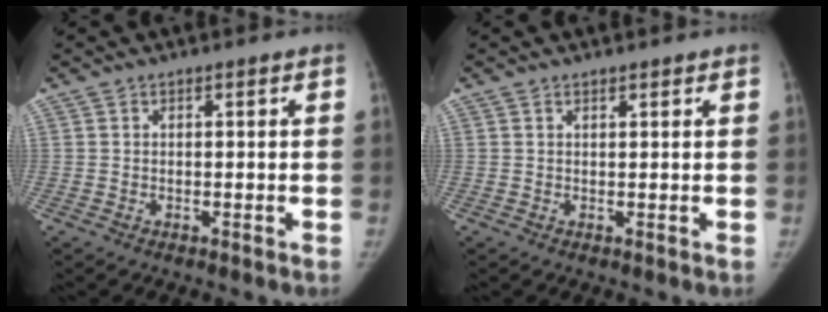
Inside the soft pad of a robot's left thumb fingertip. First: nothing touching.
{"total": 1.1, "force": [1.0, 0.5, 0.4], "torque": [-0.003, -0.005, 0.013]}